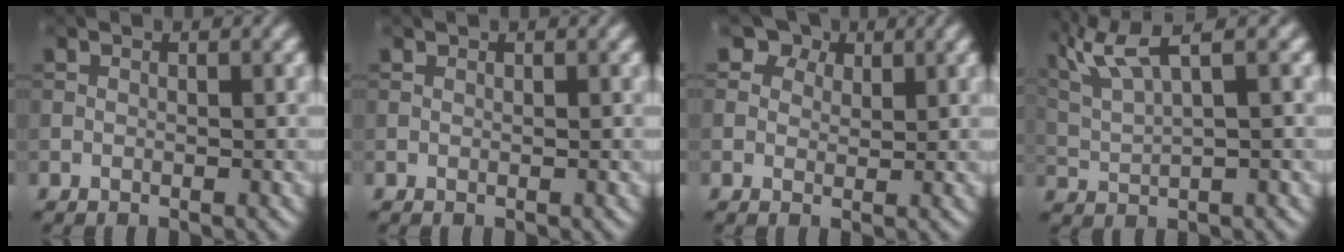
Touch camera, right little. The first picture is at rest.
{"total": 0.0}
{"total": 3.6, "force": [2.4, 2.3, 1.3], "torque": [-0.029, -0.008, 0.034]}
{"total": 6.2, "force": [3.8, 1.4, 4.6], "torque": [-0.098, 0.022, 0.077]}